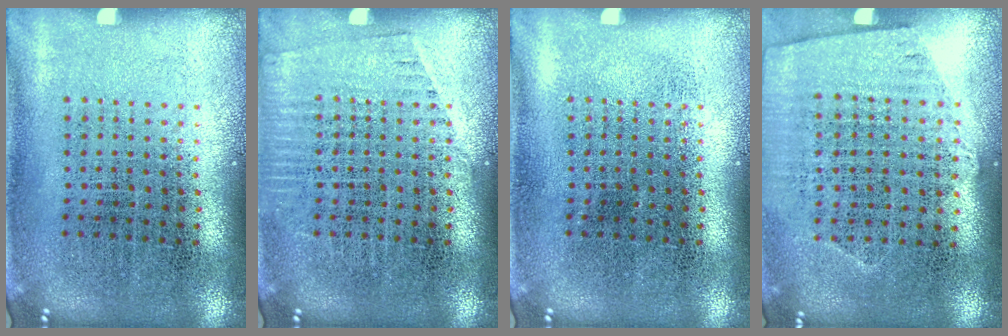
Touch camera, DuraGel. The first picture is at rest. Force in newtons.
{"total": 1.1, "press": 1.1, "slide": 0.2}
{"total": 0.0}
{"total": 0.9, "press": 0.7, "slide": 0.7}